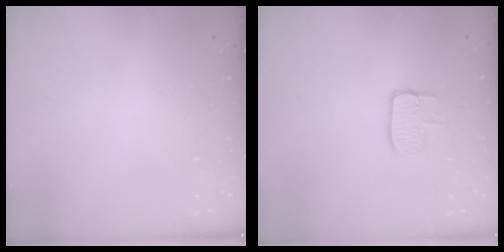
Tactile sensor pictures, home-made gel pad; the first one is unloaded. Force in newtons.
{"total": 7.4, "press": 7.4, "slide": 0.2}